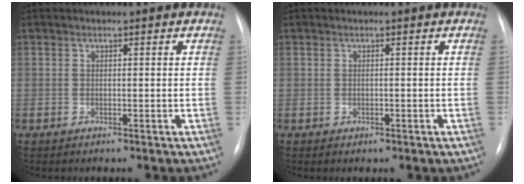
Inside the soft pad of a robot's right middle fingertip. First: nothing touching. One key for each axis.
{"total": 0.5, "fx": -0.1, "fy": 0.4, "fz": 0.3, "tx": -0.004, "ty": 0.001, "tz": 0.001}